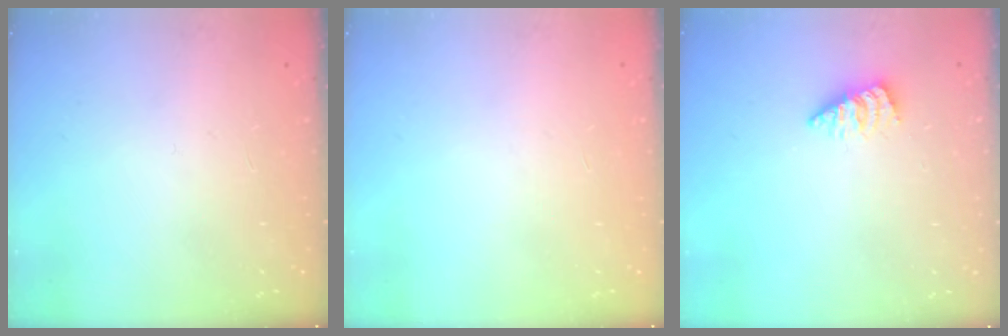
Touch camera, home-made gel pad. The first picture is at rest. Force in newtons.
{"total": 0.0}
{"total": 2.3, "press": 2.3, "slide": 0.3}